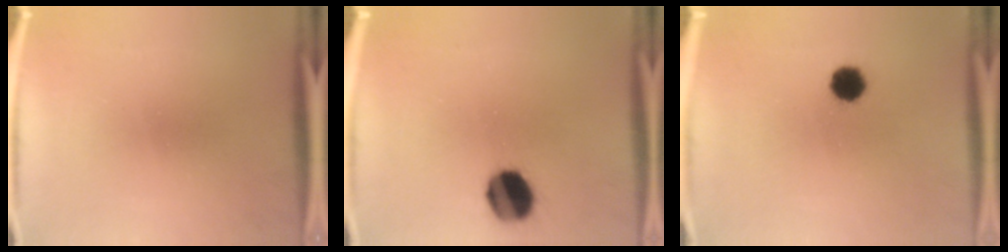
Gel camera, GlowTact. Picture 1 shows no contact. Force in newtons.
{"total": 11.0}
{"total": 5.3}